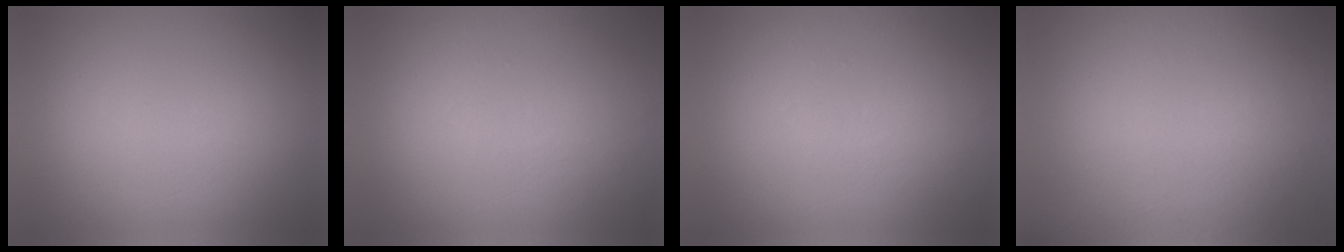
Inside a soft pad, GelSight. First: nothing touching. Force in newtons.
{"total": 1.1}
{"total": 1.2}
{"total": 5.0}